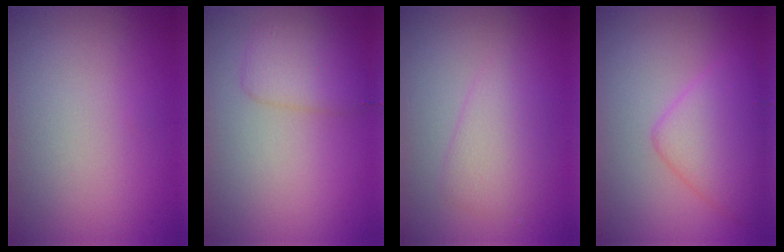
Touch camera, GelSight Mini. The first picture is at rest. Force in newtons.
{"total": 2.8, "press": 2.8, "slide": 0.1}
{"total": 2.6, "press": 2.6, "slide": 0.1}
{"total": 4.4, "press": 4.4, "slide": 0.0}